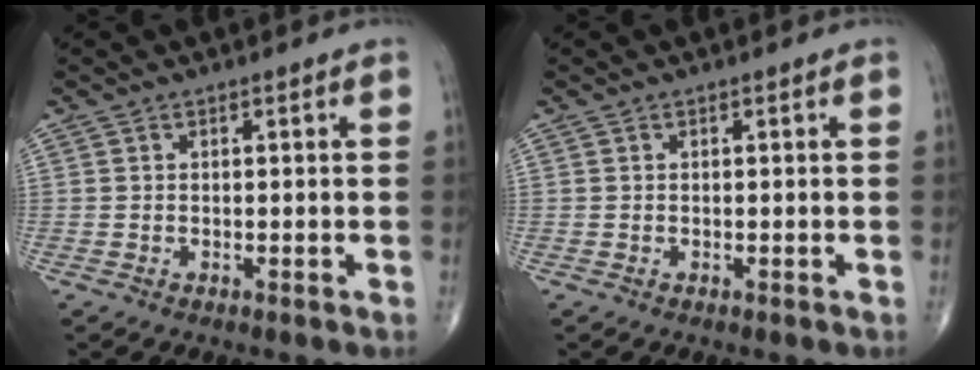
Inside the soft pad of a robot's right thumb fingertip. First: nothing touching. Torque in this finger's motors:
{"motor_torque": [0.00, 0.00, 0.00, 0.00, 0.01]}